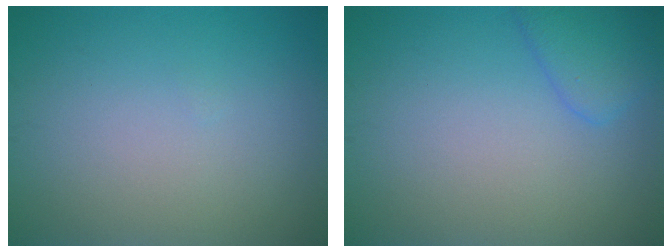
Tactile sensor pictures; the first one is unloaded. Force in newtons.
{"total": 2.5, "press": 2.5, "slide": 0.2}